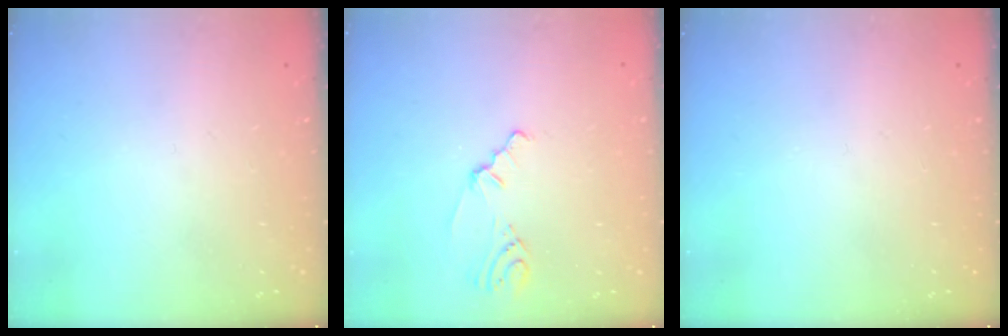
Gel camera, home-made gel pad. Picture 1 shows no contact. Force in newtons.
{"total": 1.5, "press": 1.4, "slide": 0.7}
{"total": 0.0}